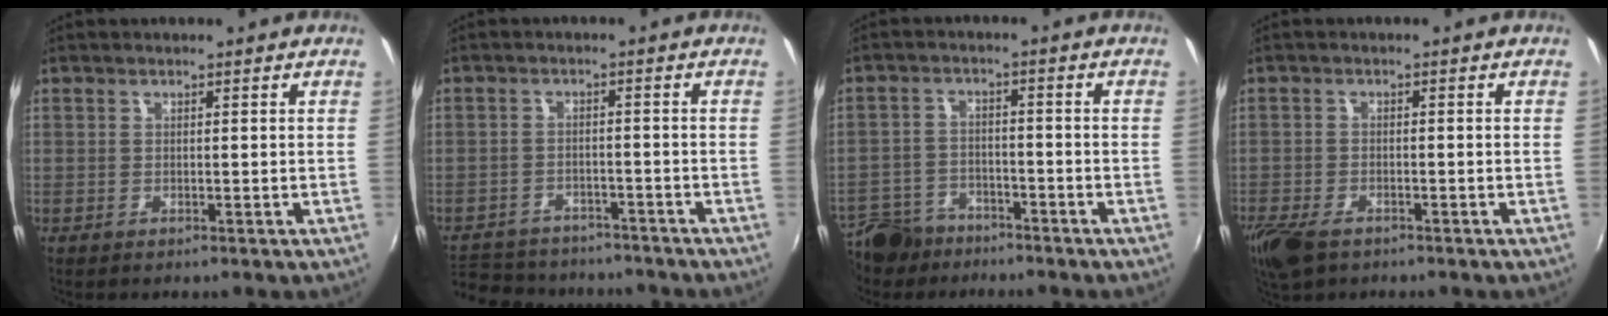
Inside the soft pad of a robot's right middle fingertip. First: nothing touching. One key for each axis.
{"total": 15.2, "fx": -12.8, "fy": 6.3, "fz": 5.3, "tx": -0.132, "ty": 0.005, "tz": -0.182}
{"total": 11.6, "fx": -9.0, "fy": 6.2, "fz": 4.0, "tx": -0.119, "ty": -0.005, "tz": -0.157}
{"total": 6.9, "fx": -4.8, "fy": 3.2, "fz": 3.7, "tx": -0.099, "ty": -0.024, "tz": -0.094}